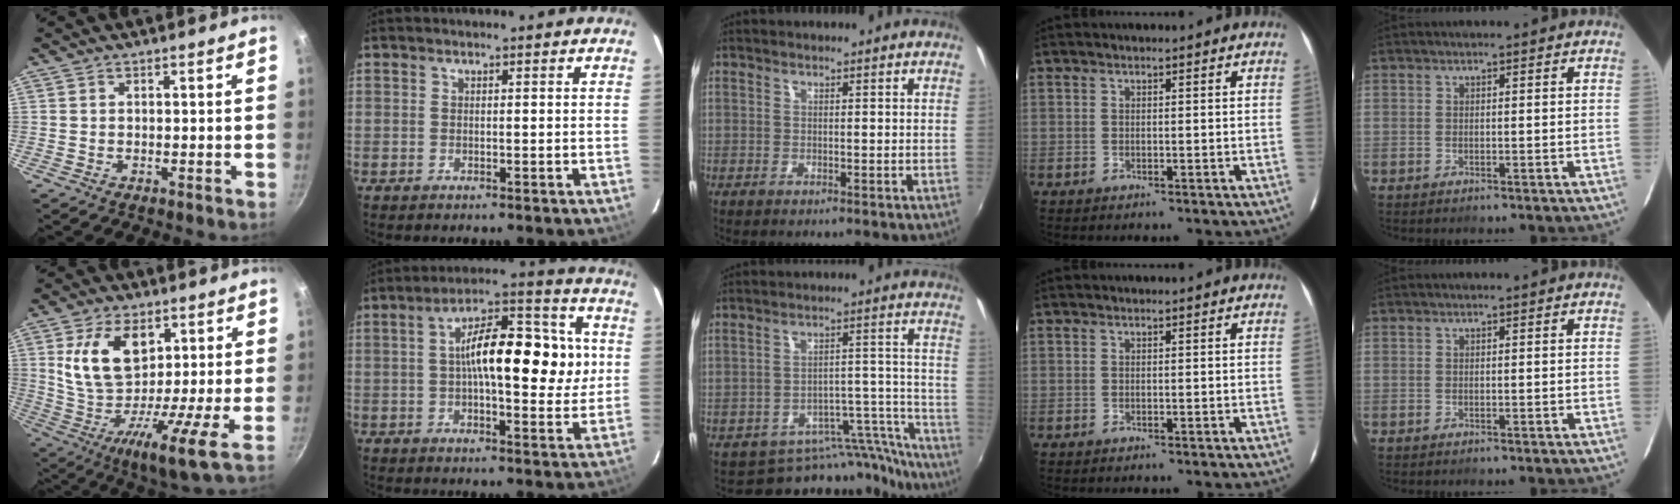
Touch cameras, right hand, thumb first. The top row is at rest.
{"thumb": {"total": 17.0, "force": [4.7, 7.8, 14.3], "torque": [-0.248, -0.032, 0.069]}, "index": {"total": 16.7, "force": [2.0, 6.5, 15.3], "torque": [-0.249, 0.027, 0.020]}, "middle": {"total": 14.7, "force": [-13.8, 5.0, 1.3], "torque": [-0.005, 0.052, -0.183]}}